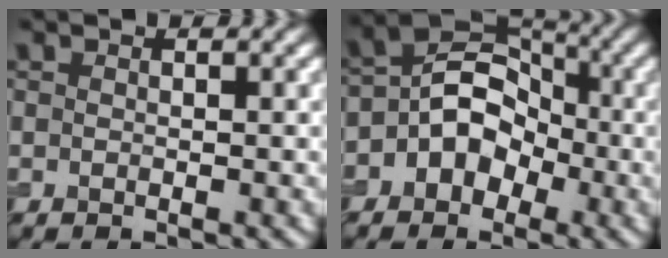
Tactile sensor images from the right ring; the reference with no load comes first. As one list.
[{"total": 6.0, "force": [-1.5, 4.6, 3.4], "torque": [-0.020, 0.014, -0.042]}]